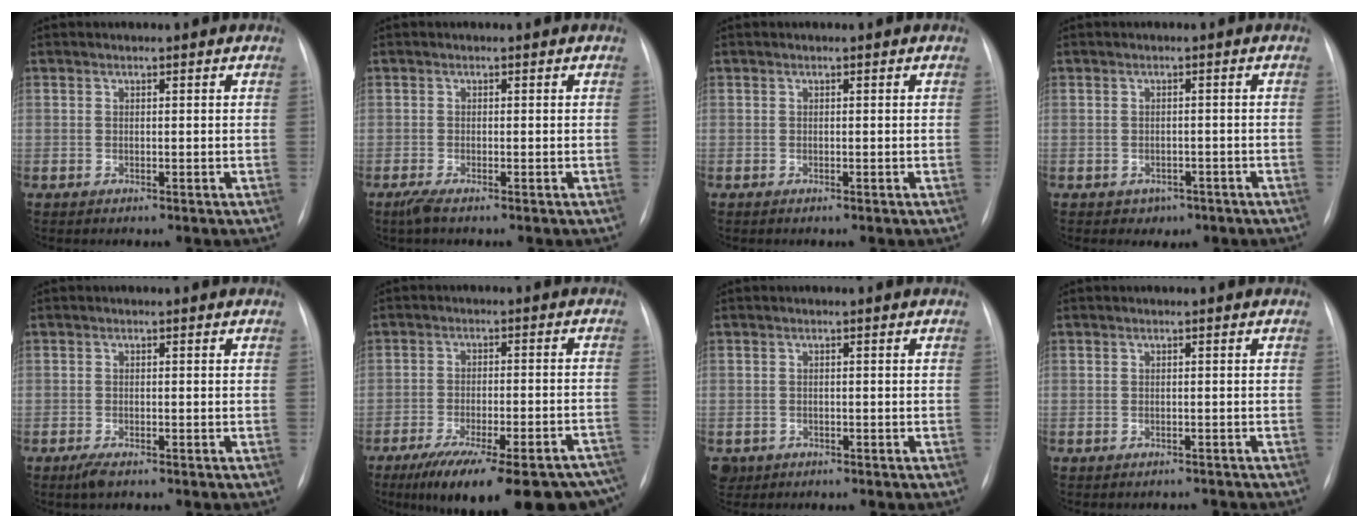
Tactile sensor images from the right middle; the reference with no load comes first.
{"total": 1.5, "force": [-1.0, 0.1, 1.1], "torque": [-0.032, -0.008, -0.024]}
{"total": 0.0}
{"total": 2.5, "force": [-1.4, 2.0, 0.5], "torque": [-0.011, 0.007, -0.010]}
{"total": 1.9, "force": [-1.3, 0.6, 1.3], "torque": [-0.032, -0.005, -0.022]}
{"total": 24.7, "force": [-19.1, 5.6, 14.7], "torque": [-0.156, -0.007, -0.250]}
{"total": 2.6, "force": [-1.5, 2.1, 0.4], "torque": [-0.007, 0.003, -0.022]}
{"total": 1.9, "force": [-1.8, 0.6, -0.1], "torque": [0.005, -0.001, -0.021]}